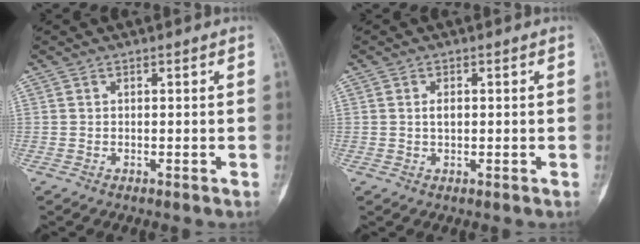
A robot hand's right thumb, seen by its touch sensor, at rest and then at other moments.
{"total": 1.3, "force": [0.2, 0.6, 1.1], "torque": [-0.022, 0.000, 0.003]}